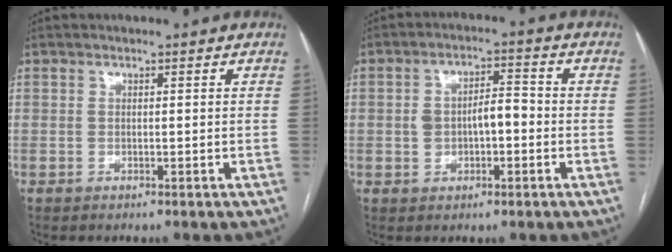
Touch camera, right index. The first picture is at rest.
{"total": 5.5, "force": [-0.6, 2.7, 4.8], "torque": [-0.090, 0.021, -0.007]}